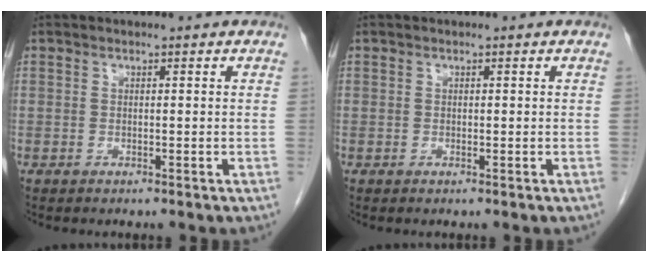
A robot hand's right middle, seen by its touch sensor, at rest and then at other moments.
{"total": 0.0}